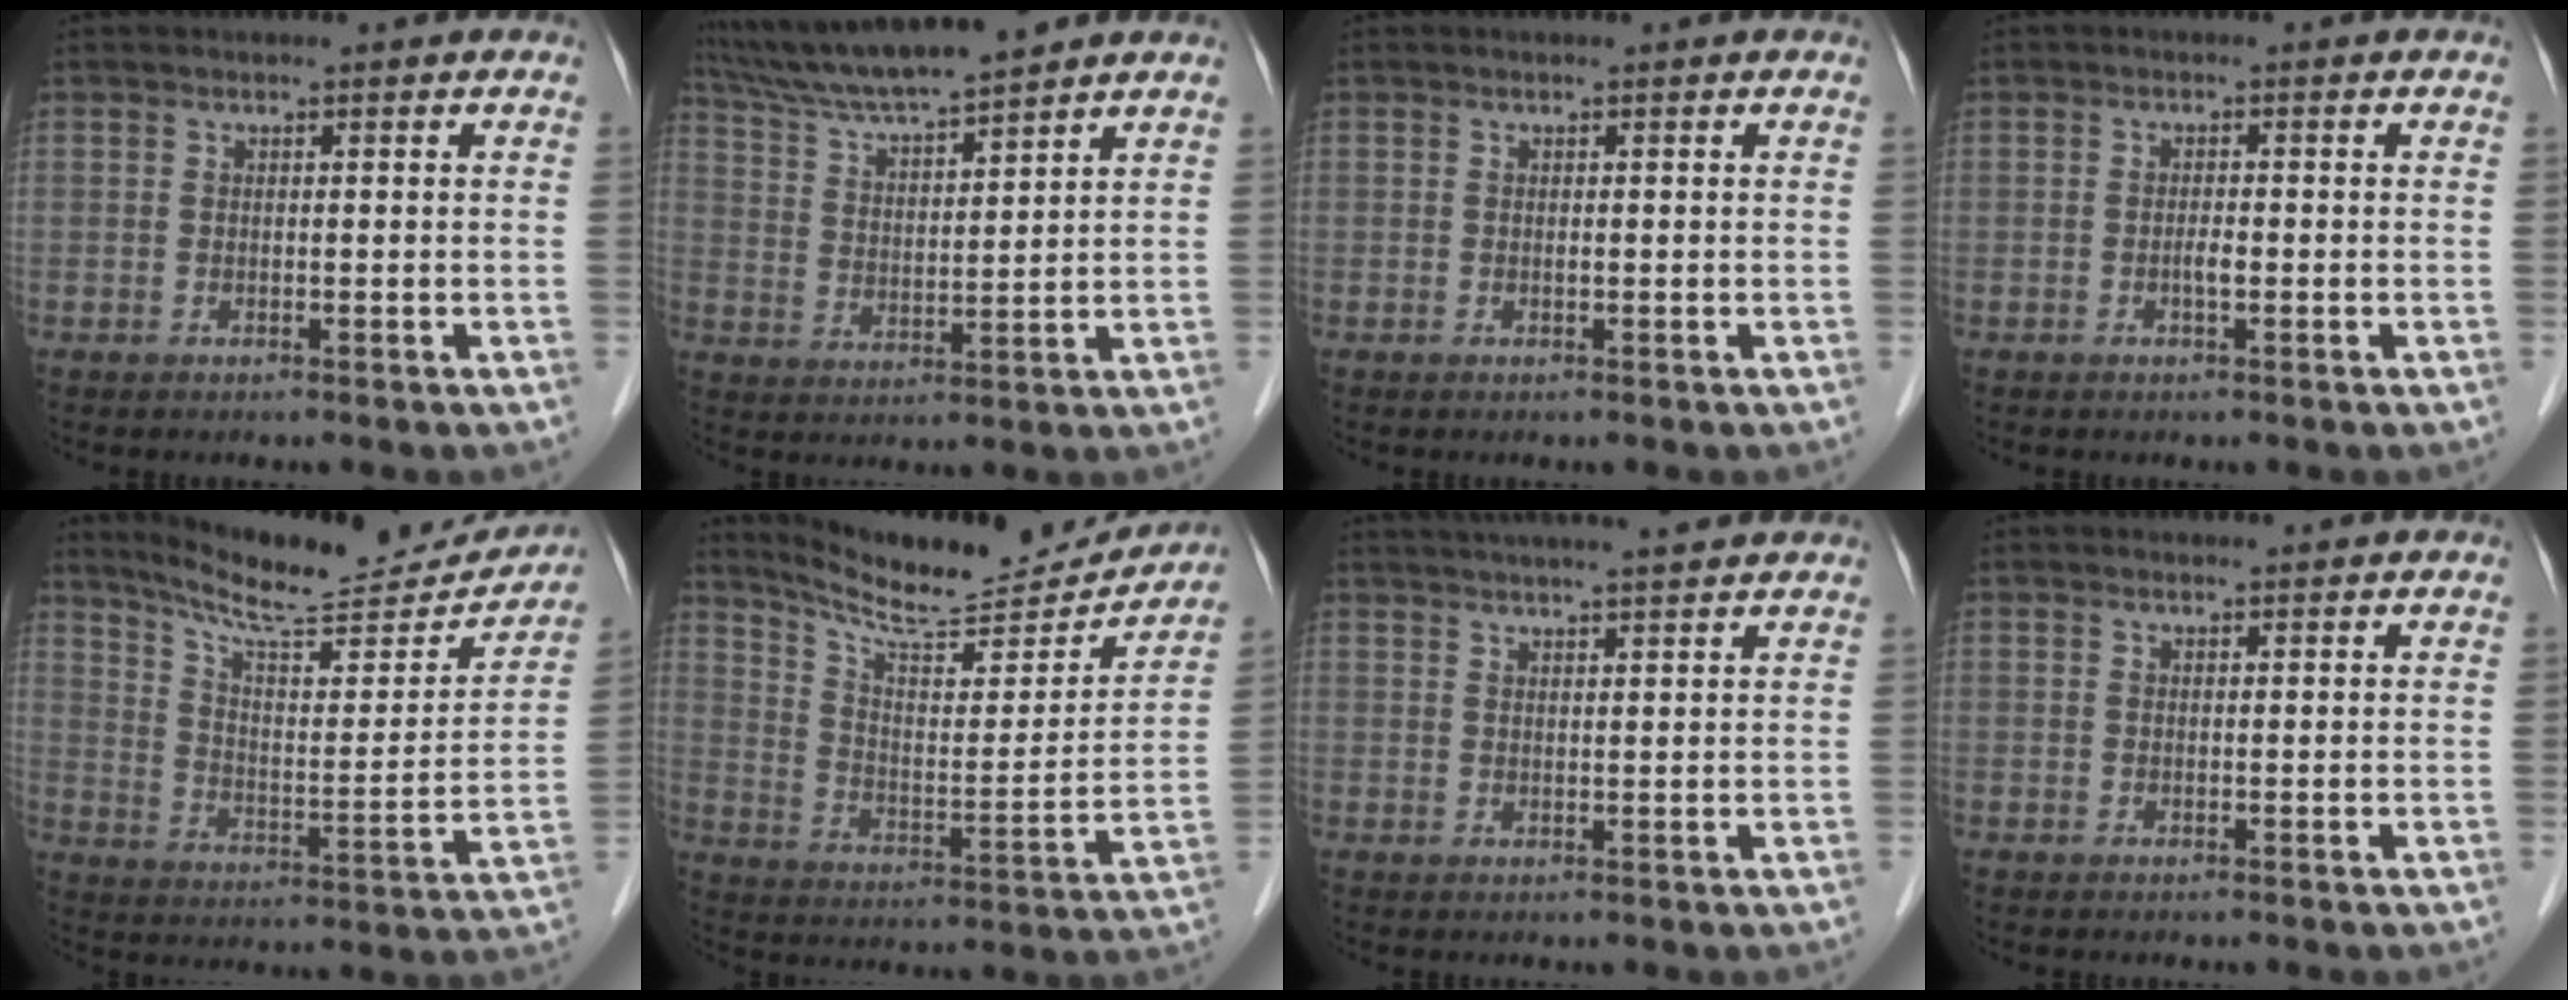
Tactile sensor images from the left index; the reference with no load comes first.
{"total": 11.9, "force": [10.6, 0.0, 5.2], "torque": [-0.098, 0.021, 0.195]}
{"total": 0.0}
{"total": 1.3, "force": [-0.4, 0.2, 1.2], "torque": [-0.023, 0.001, -0.009]}
{"total": 18.9, "force": [17.8, 2.3, 6.0], "torque": [-0.098, -0.032, 0.256]}
{"total": 17.7, "force": [16.9, 2.0, 4.9], "torque": [-0.084, -0.037, 0.249]}
{"total": 12.2, "force": [11.0, 0.6, 5.4], "torque": [-0.089, 0.029, 0.151]}
{"total": 1.1, "force": [1.1, 0.1, 0.2], "torque": [-0.009, 0.006, 0.017]}